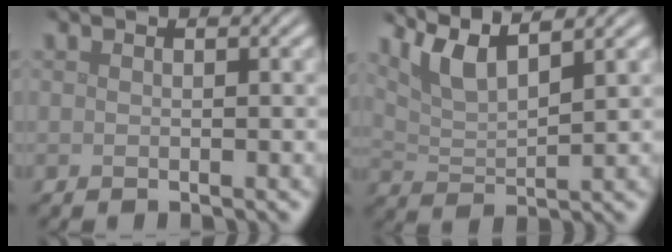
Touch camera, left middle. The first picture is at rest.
{"total": 4.8, "force": [3.5, 1.0, 3.1], "torque": [-0.064, 0.005, 0.070]}